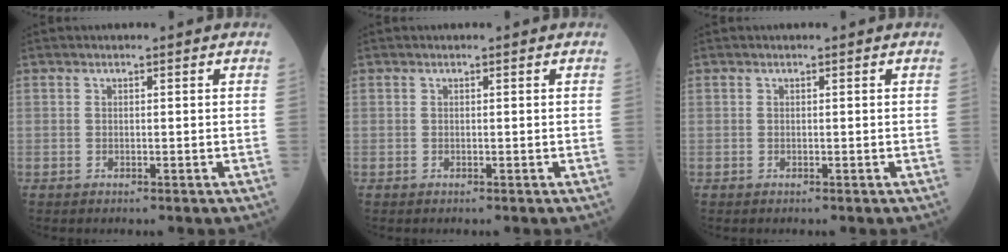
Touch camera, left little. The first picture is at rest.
{"total": 0.0}
{"total": 0.0}